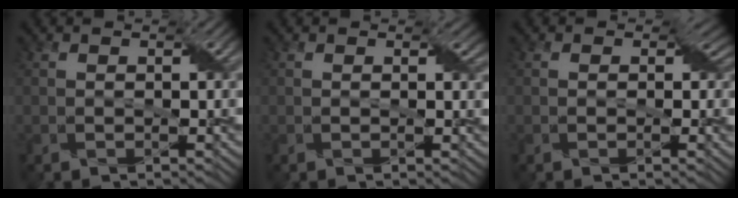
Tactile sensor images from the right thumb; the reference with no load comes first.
{"total": 0.8, "force": [0.4, 0.4, 0.6], "torque": [-0.008, -0.003, 0.006]}
{"total": 2.7, "force": [0.3, 2.2, 1.6], "torque": [-0.019, -0.007, 0.000]}